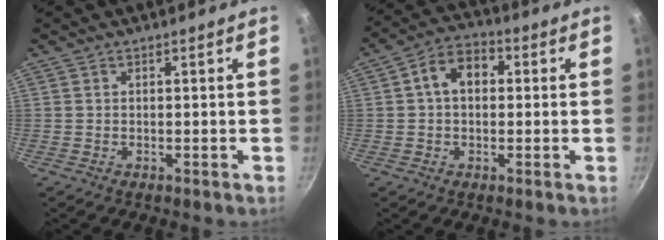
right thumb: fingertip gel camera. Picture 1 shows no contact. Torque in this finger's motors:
{"motor_torque": [-0.47, 0.53, 0.85, -0.30, 0.05]}